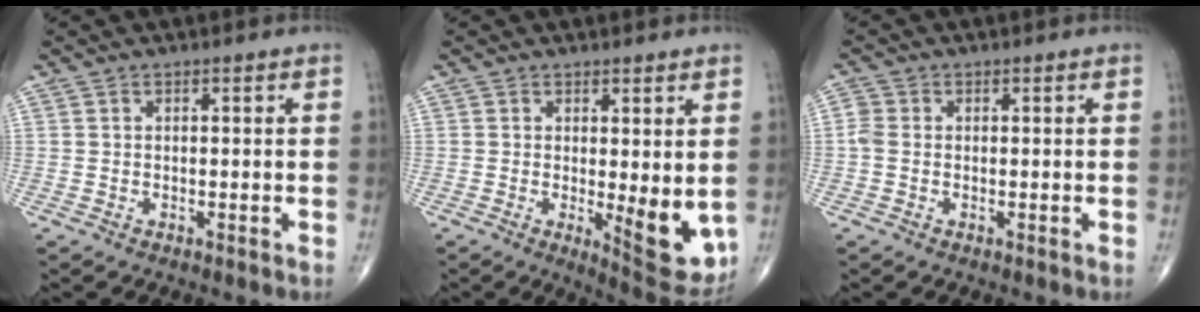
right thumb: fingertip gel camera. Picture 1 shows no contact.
{"total": 8.8, "force": [-0.4, 2.9, 8.3], "torque": [-0.099, -0.023, 0.005]}
{"total": 2.0, "force": [-0.2, 1.5, 1.3], "torque": [-0.031, 0.002, -0.010]}